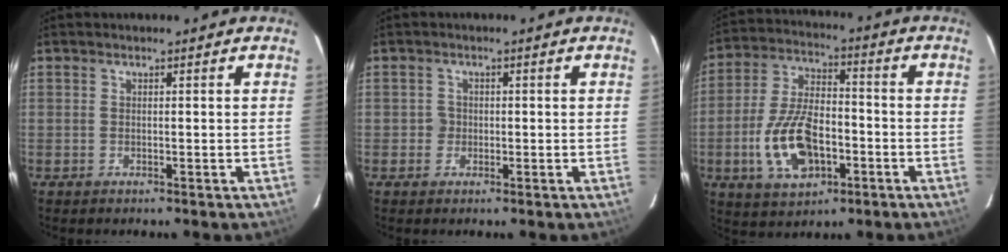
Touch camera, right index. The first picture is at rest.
{"total": 1.8, "force": [-0.5, 1.8, 0.0], "torque": [0.001, 0.004, -0.008]}
{"total": 14.7, "force": [-4.8, 8.0, 11.4], "torque": [-0.239, 0.006, -0.078]}